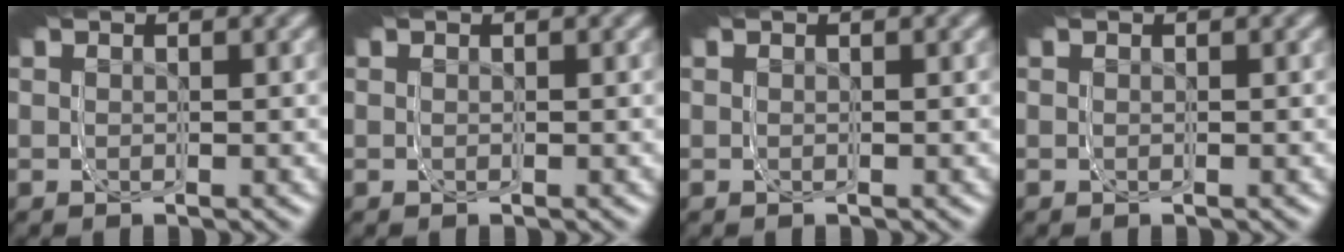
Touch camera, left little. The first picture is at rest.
{"total": 0.0}
{"total": 0.0}
{"total": 0.0}